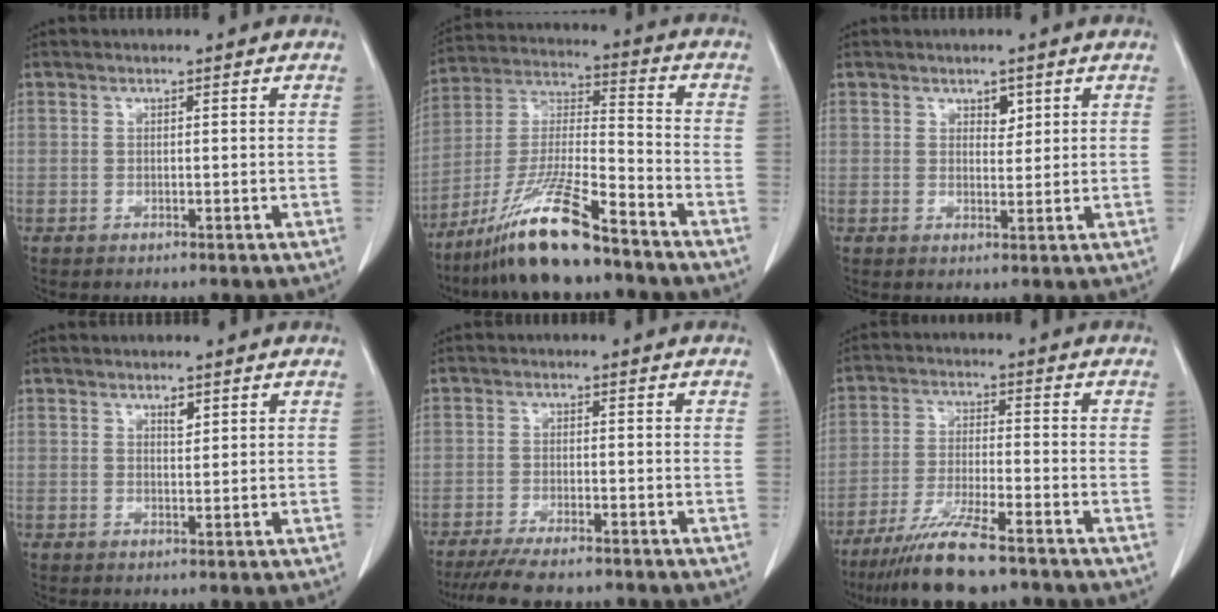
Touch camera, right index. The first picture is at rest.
{"total": 14.6, "force": [-10.6, 1.0, 10.0], "torque": [-0.207, -0.021, -0.194]}
{"total": 2.0, "force": [1.1, 1.2, 1.1], "torque": [-0.012, -0.003, 0.018]}
{"total": 1.3, "force": [0.9, 0.5, 0.9], "torque": [-0.013, -0.004, 0.014]}
{"total": 8.7, "force": [-7.6, 1.1, 4.2], "torque": [-0.061, -0.018, -0.119]}
{"total": 10.4, "force": [-8.1, 0.7, 6.6], "torque": [-0.120, -0.029, -0.140]}